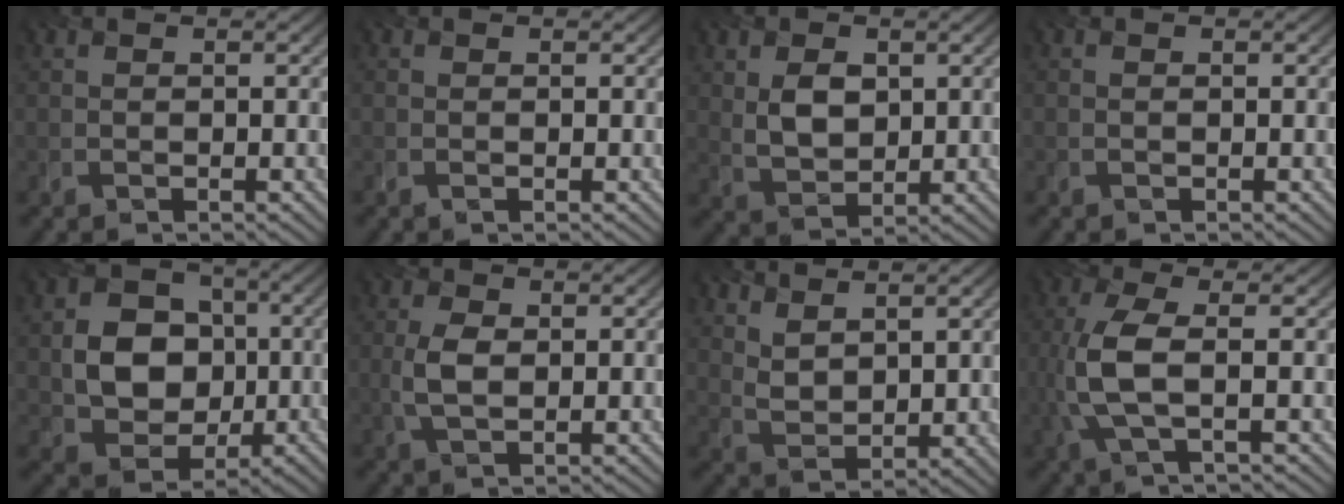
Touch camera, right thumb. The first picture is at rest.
{"total": 0.0}
{"total": 5.0, "force": [1.4, 3.4, 3.4], "torque": [-0.076, -0.003, 0.031]}
{"total": 0.0}
{"total": 9.0, "force": [-0.2, 7.7, 4.8], "torque": [-0.110, -0.006, -0.013]}
{"total": 3.6, "force": [0.2, 2.1, 2.9], "torque": [-0.075, 0.001, 0.003]}
{"total": 5.0, "force": [3.5, 2.2, 2.7], "torque": [-0.065, -0.008, 0.079]}
{"total": 6.5, "force": [-0.1, 2.3, 6.1], "torque": [-0.153, 0.004, -0.006]}